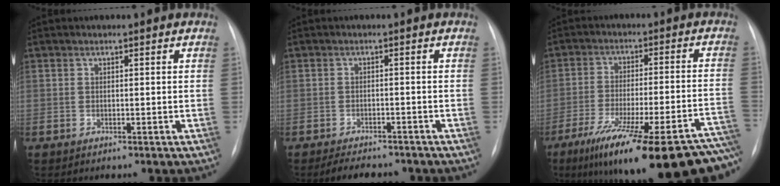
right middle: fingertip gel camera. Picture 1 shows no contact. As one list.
[{"total": 6.9, "force": [-6.0, 2.2, 2.5], "torque": [-0.038, -0.004, -0.079]}, {"total": 29.5, "force": [-21.5, 3.5, 19.9], "torque": [-0.226, -0.022, -0.302]}]